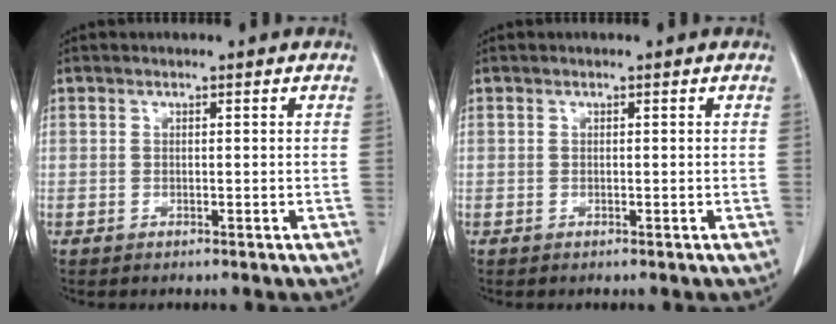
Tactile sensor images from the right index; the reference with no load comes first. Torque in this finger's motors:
{"motor_torque": [-0.11, -0.01, 0.03, 0.01]}